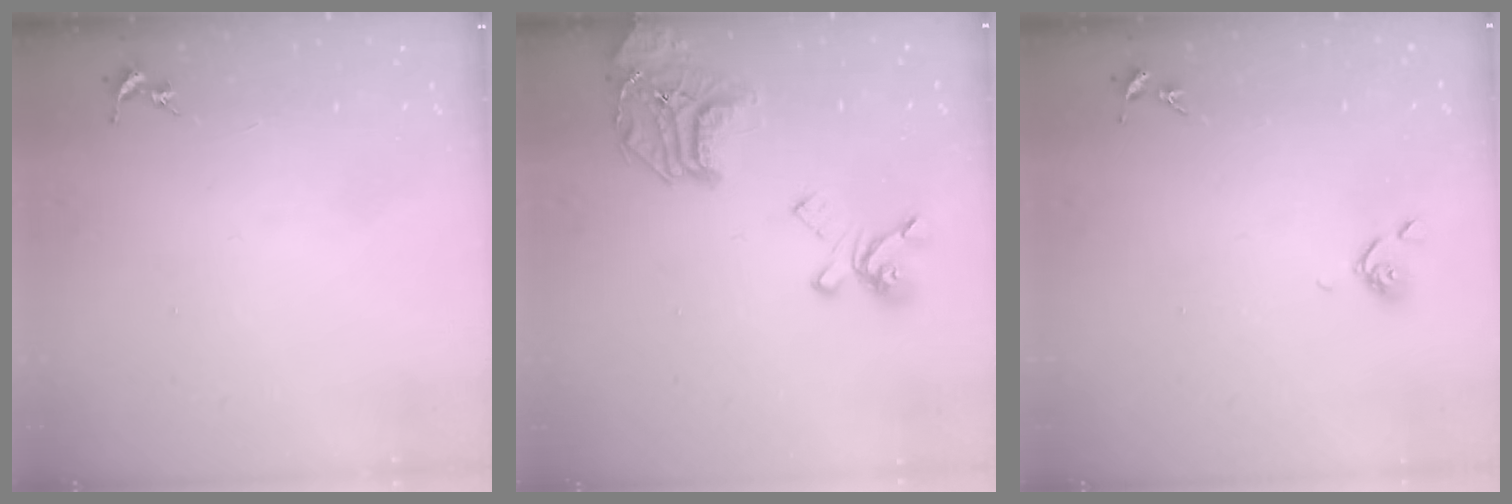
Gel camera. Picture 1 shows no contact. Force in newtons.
{"total": 20.3, "press": 20.2, "slide": 2.2}
{"total": 6.0, "press": 5.9, "slide": 0.8}